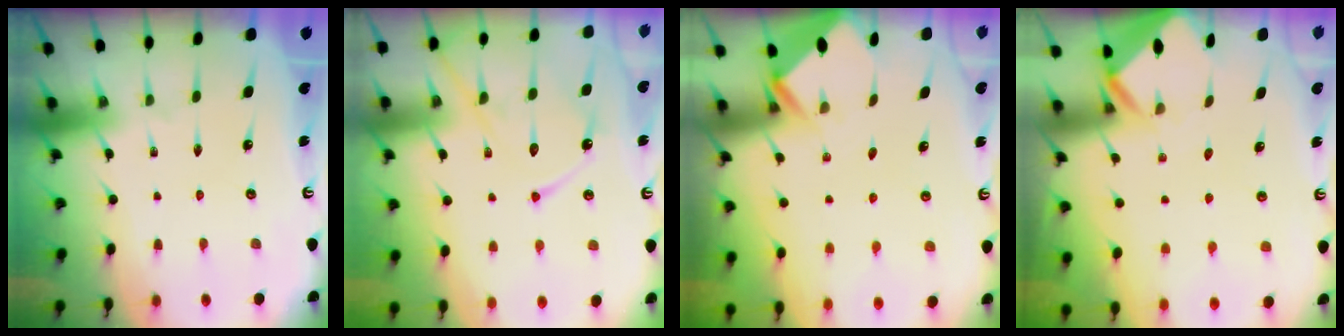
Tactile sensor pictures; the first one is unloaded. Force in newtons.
{"total": 13.5, "press": 13.4, "slide": 1.3}
{"total": 2.7, "press": 2.7, "slide": 0.2}
{"total": 2.9, "press": 2.9, "slide": 0.2}